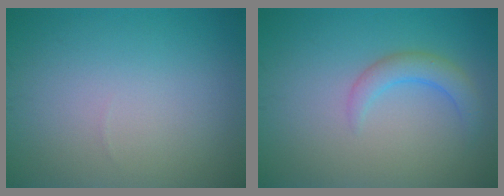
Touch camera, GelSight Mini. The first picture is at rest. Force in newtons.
{"total": 2.4, "press": 2.4, "slide": 0.3}